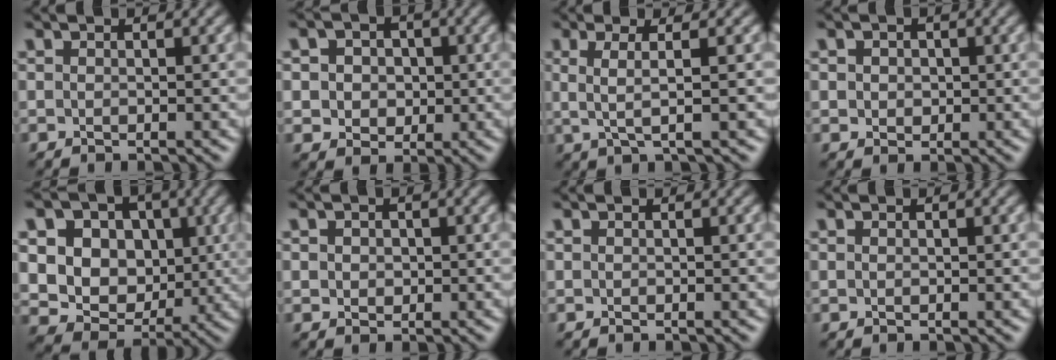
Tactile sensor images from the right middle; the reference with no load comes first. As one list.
[{"total": 4.3, "force": [0.6, 3.7, 2.1], "torque": [-0.035, 0.014, -0.004]}, {"total": 2.9, "force": [0.4, 0.5, 2.8], "torque": [-0.056, 0.000, 0.007]}, {"total": 1.9, "force": [0.4, 1.6, 1.0], "torque": [-0.016, 0.014, -0.001]}, {"total": 13.4, "force": [3.1, 11.3, 6.6], "torque": [-0.147, 0.032, 0.057]}, {"total": 1.4, "force": [0.2, 1.2, 0.7], "torque": [-0.013, 0.010, 0.001]}, {"total": 0.0}, {"total": 0.0}]